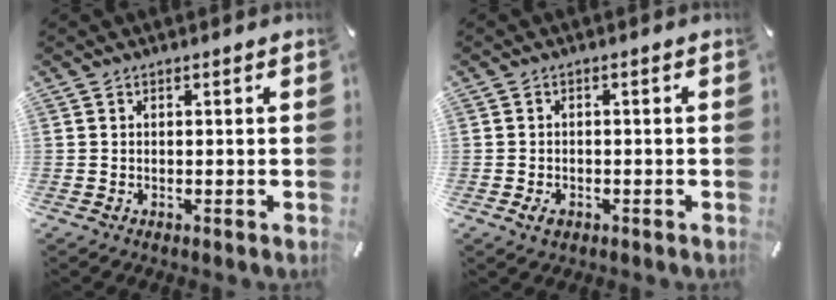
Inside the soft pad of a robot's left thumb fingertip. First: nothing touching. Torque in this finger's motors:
{"motor_torque": [-0.08, 0.44, 0.14, -0.01, 0.01]}